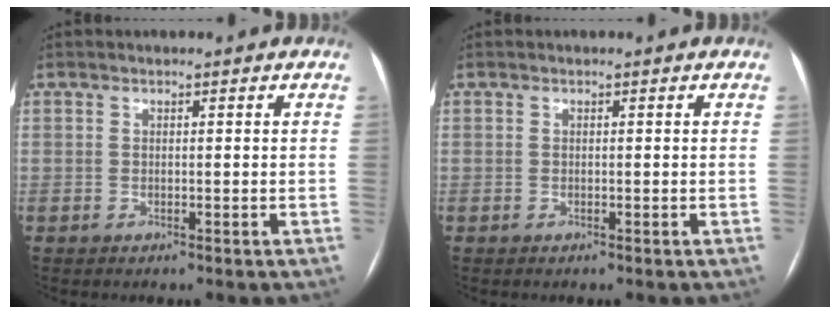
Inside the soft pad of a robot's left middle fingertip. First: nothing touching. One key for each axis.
{"total": 0.0}